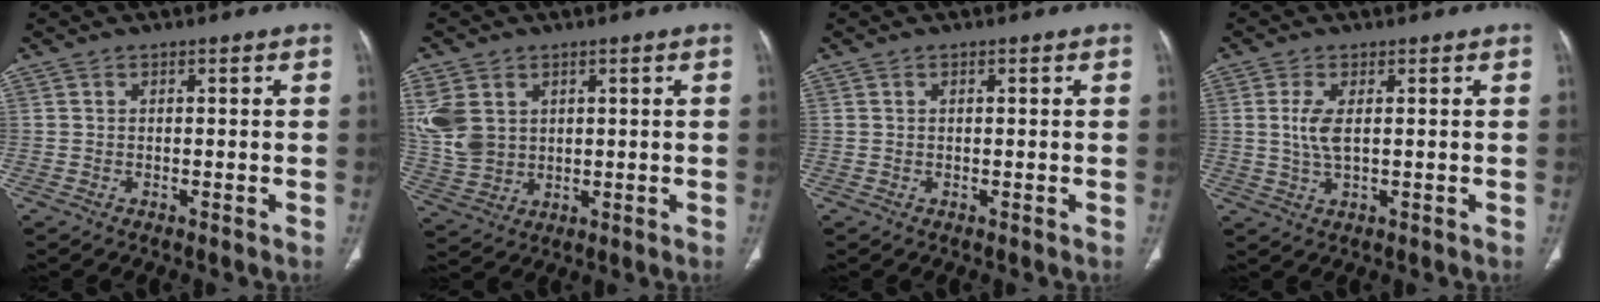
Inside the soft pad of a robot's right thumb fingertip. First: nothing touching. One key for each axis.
{"total": 10.2, "fx": 3.0, "fy": 7.7, "fz": 6.1, "tx": -0.126, "ty": -0.006, "tz": 0.077}
{"total": 0.7, "fx": 0.3, "fy": 0.2, "fz": 0.6, "tx": -0.016, "ty": 0.007, "tz": 0.007}
{"total": 4.5, "fx": 0.8, "fy": 1.7, "fz": 4.1, "tx": -0.100, "ty": -0.006, "tz": 0.021}